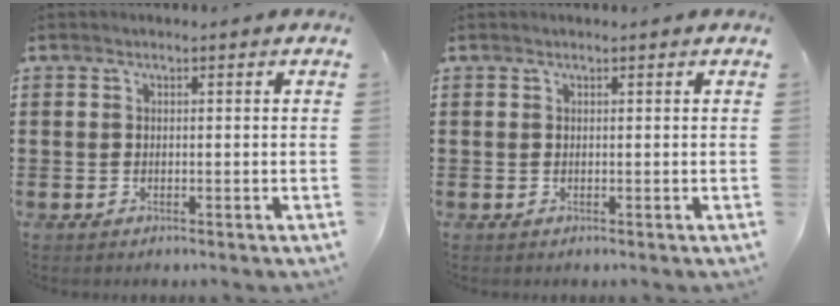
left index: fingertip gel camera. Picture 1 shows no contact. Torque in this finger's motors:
{"motor_torque": [-0.44, 0.68, 0.01, -0.01]}